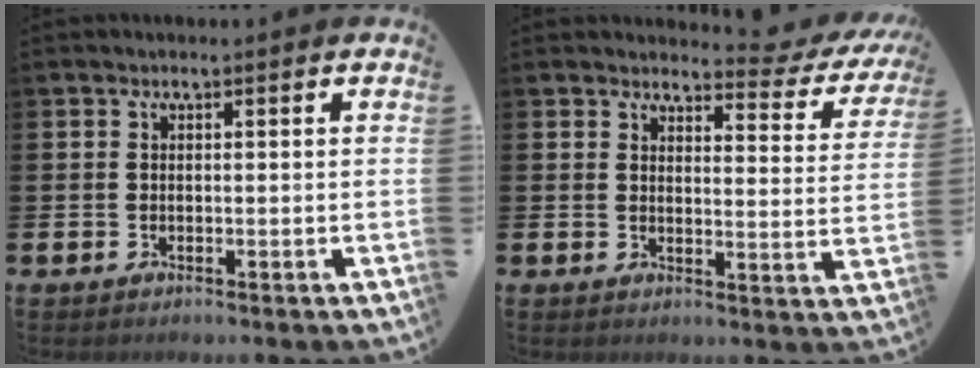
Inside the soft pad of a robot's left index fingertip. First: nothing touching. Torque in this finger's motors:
{"motor_torque": [1.07, -1.07, 0.08, 0.01]}